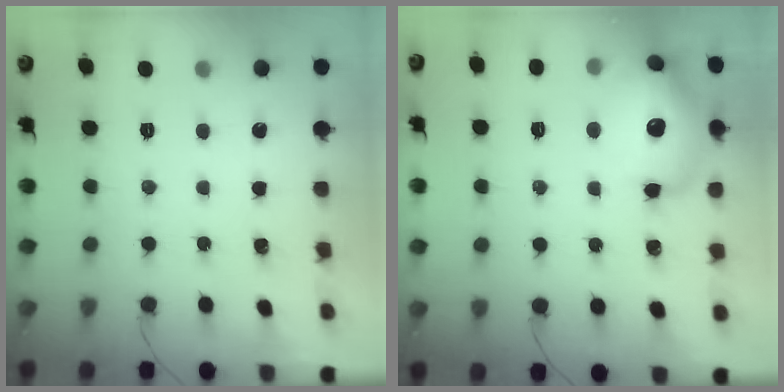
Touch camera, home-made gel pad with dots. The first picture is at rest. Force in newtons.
{"total": 16.2, "press": 16.0, "slide": 2.6}